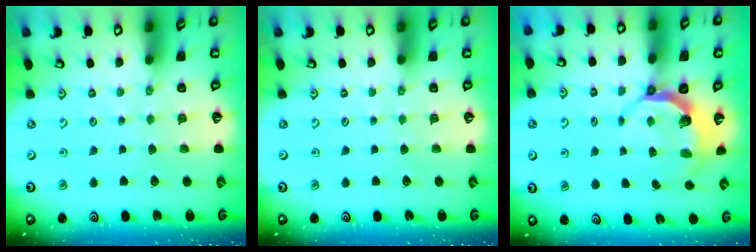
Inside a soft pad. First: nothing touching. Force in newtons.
{"total": 0.0}
{"total": 5.6, "press": 4.1, "slide": 3.8}